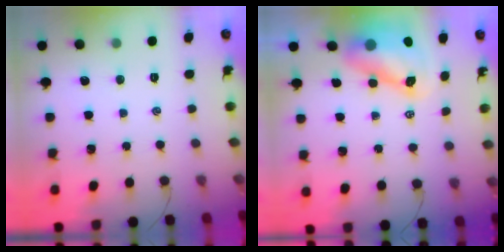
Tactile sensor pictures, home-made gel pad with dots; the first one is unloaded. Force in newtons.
{"total": 8.4, "press": 8.1, "slide": 2.2}